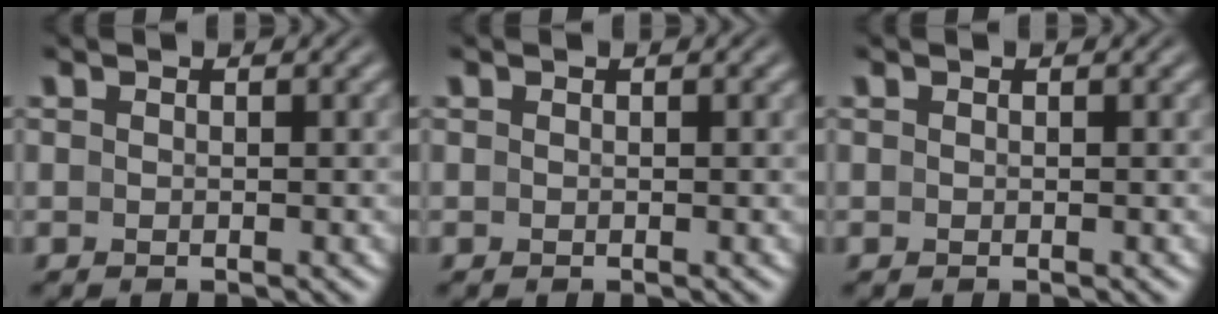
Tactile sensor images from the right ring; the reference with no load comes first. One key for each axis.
{"total": 0.0}
{"total": 0.0}